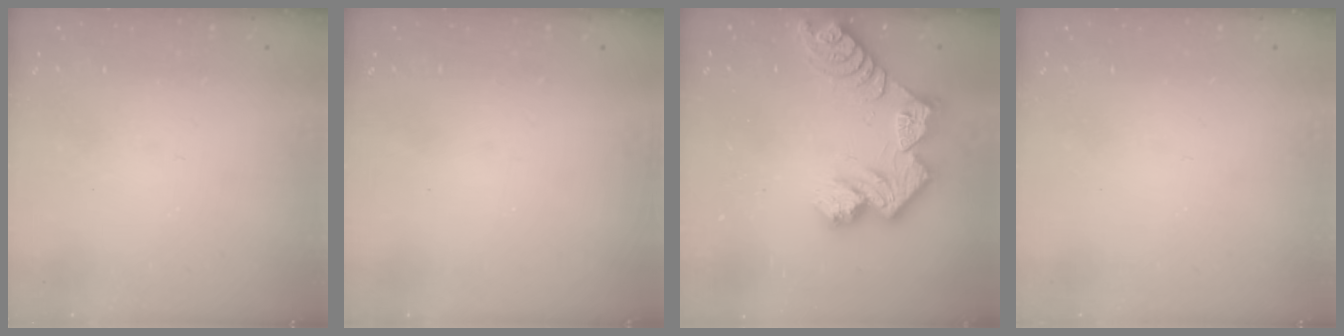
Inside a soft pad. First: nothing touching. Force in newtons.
{"total": 0.0}
{"total": 12.5, "press": 12.5, "slide": 1.1}
{"total": 0.0}